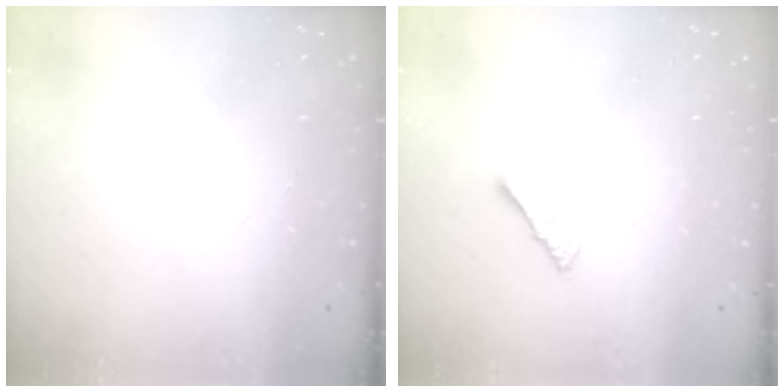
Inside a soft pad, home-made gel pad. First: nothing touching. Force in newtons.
{"total": 1.1, "press": 1.1, "slide": 0.4}